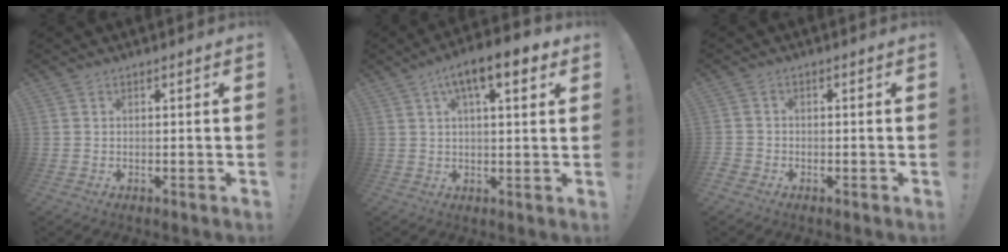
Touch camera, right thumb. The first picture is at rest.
{"total": 10.3, "force": [4.8, 3.5, 8.5], "torque": [-0.118, -0.016, 0.077]}
{"total": 1.9, "force": [-1.3, 1.3, 0.5], "torque": [-0.012, 0.007, -0.022]}